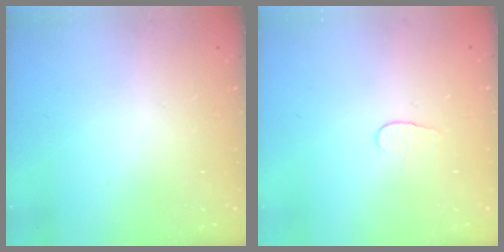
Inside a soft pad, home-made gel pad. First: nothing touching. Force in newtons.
{"total": 3.9, "press": 3.9, "slide": 0.4}